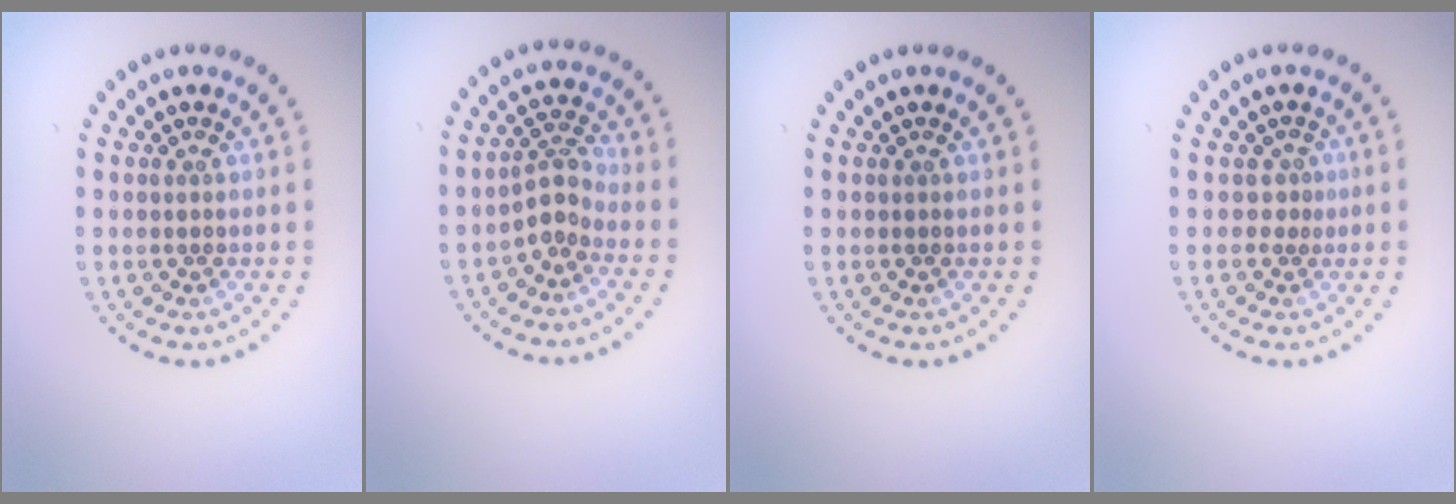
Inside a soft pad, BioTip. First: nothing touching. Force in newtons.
{"total": 2.3, "press": 1.6, "slide": 1.6}
{"total": 0.0}
{"total": 0.6, "press": 0.1, "slide": 0.6}